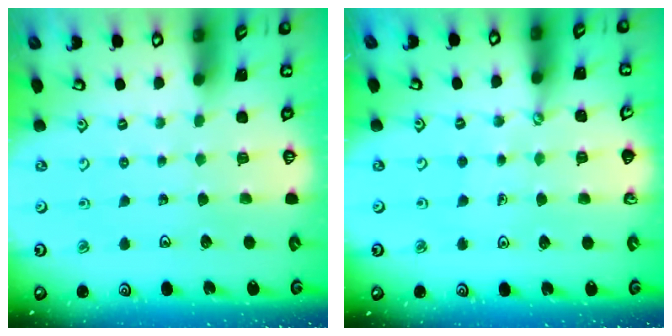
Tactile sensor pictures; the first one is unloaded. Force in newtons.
{"total": 1.6, "press": 1.6, "slide": 0.1}